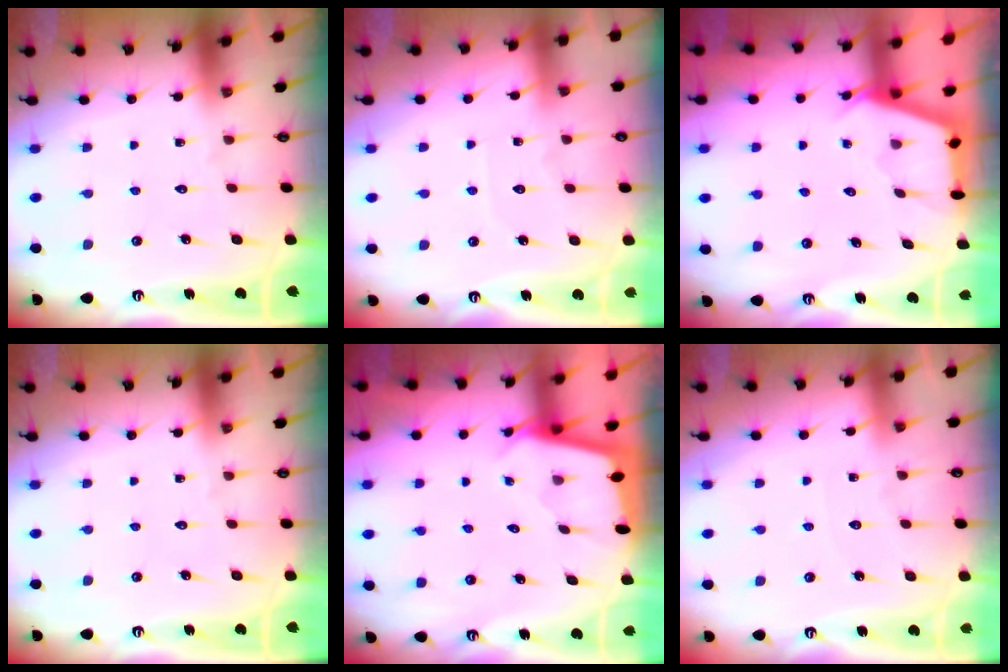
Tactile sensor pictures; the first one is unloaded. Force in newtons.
{"total": 3.6, "press": 3.5, "slide": 0.4}
{"total": 2.9, "press": 2.8, "slide": 0.3}
{"total": 0.0}
{"total": 2.0, "press": 2.0, "slide": 0.2}
{"total": 2.0, "press": 2.0, "slide": 0.3}